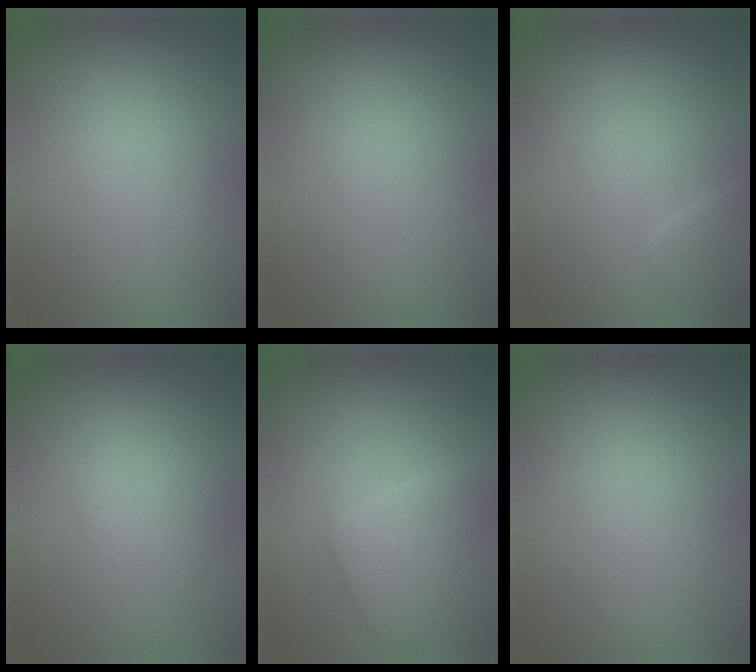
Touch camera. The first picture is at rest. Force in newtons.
{"total": 0.0}
{"total": 1.6, "press": 1.6, "slide": 0.0}
{"total": 1.6, "press": 1.6, "slide": 0.1}
{"total": 4.6, "press": 4.6, "slide": 0.4}
{"total": 0.0}